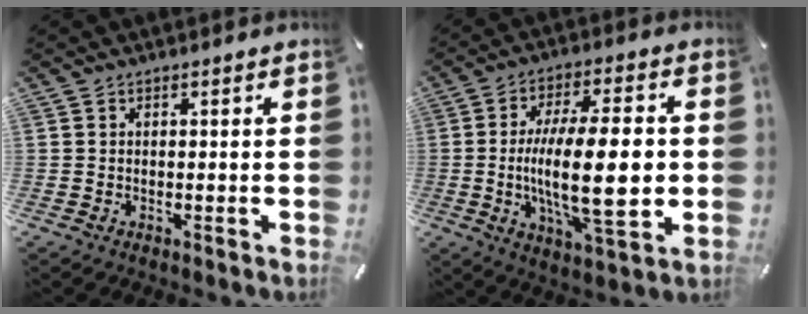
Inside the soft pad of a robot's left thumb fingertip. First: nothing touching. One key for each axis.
{"total": 20.0, "fx": -0.9, "fy": 6.5, "fz": 18.9, "tx": -0.337, "ty": -0.013, "tz": -0.021}